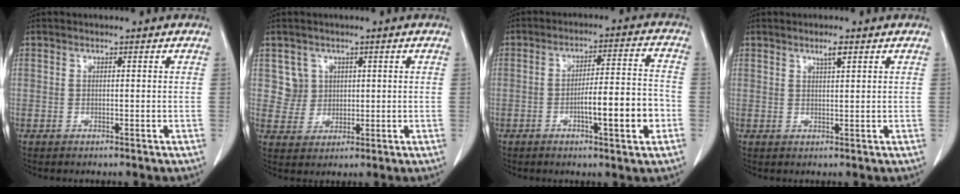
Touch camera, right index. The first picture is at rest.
{"total": 4.0, "force": [1.4, 3.7, 0.0], "torque": [0.007, 0.008, 0.030]}
{"total": 9.7, "force": [-3.2, 1.0, 9.1], "torque": [-0.141, 0.010, -0.048]}
{"total": 1.8, "force": [1.2, 0.1, 1.3], "torque": [-0.027, -0.001, 0.021]}